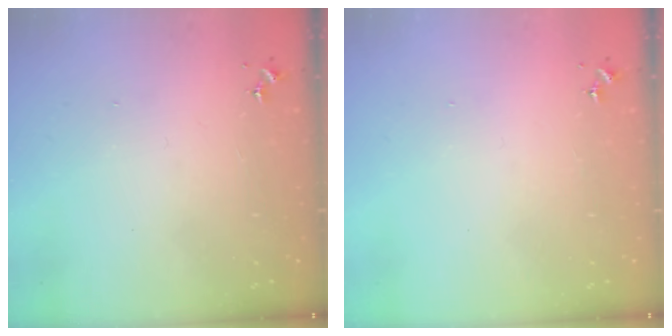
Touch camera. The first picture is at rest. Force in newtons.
{"total": 0.0}